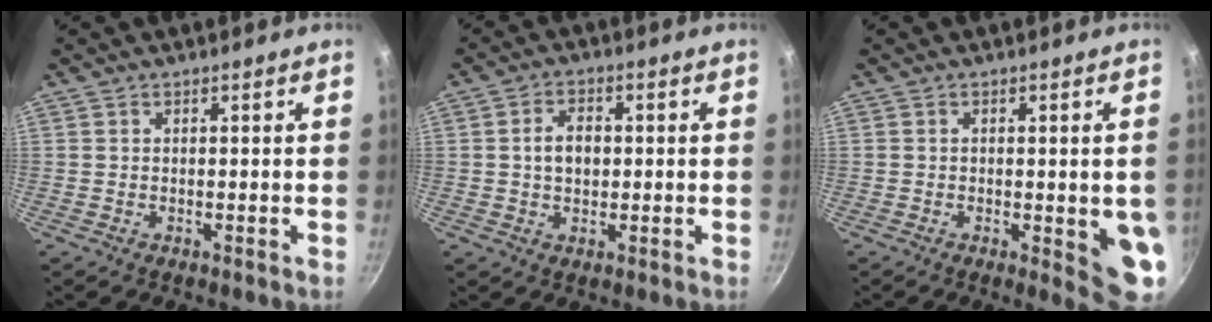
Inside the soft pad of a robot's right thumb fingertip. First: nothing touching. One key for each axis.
{"total": 5.4, "fx": 0.4, "fy": 3.7, "fz": 3.9, "tx": -0.051, "ty": 0.010, "tz": 0.003}
{"total": 7.6, "fx": -1.0, "fy": 2.3, "fz": 7.2, "tx": -0.068, "ty": -0.008, "tz": -0.010}